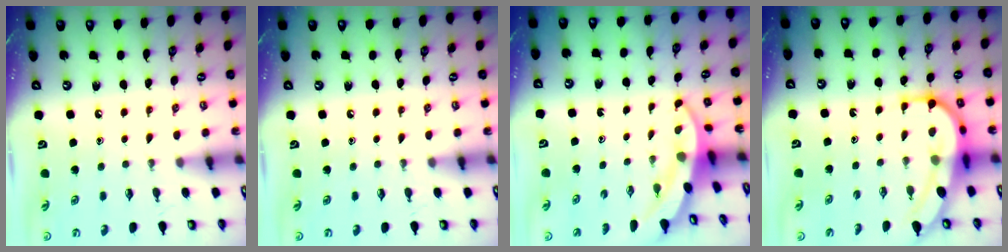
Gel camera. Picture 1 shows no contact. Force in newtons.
{"total": 0.0}
{"total": 4.8, "press": 4.7, "slide": 0.2}
{"total": 8.1, "press": 8.0, "slide": 0.6}